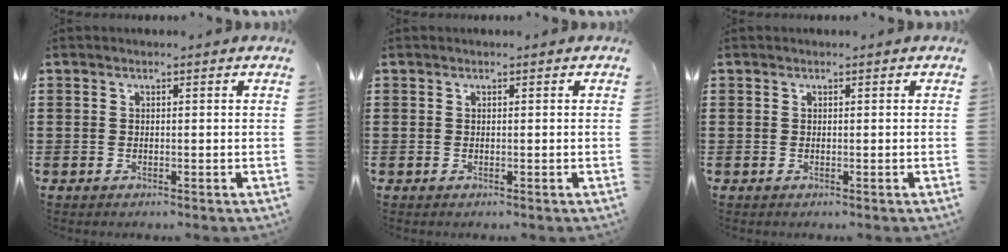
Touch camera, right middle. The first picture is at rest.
{"total": 0.0}
{"total": 0.0}